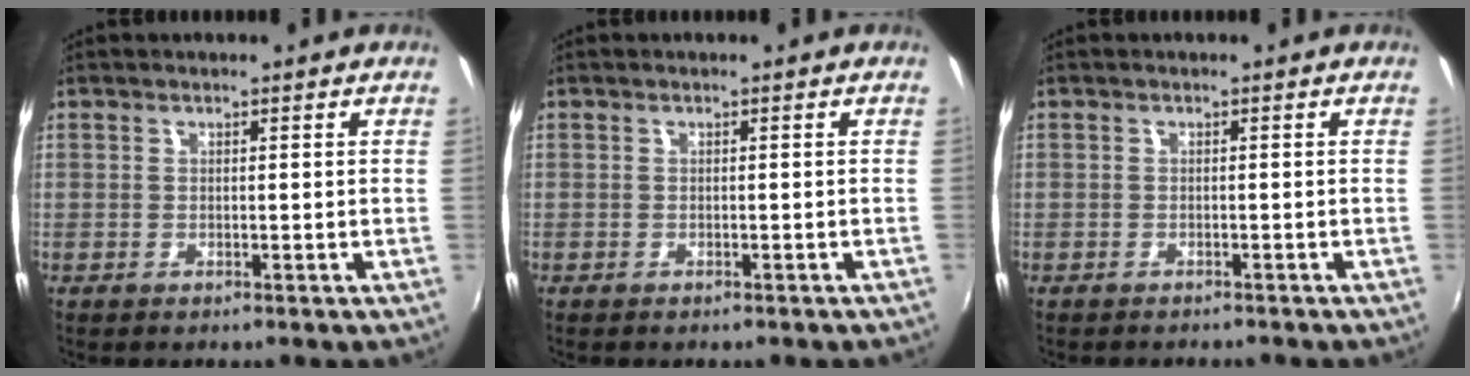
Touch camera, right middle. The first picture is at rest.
{"total": 1.2, "force": [-1.1, 0.3, 0.6], "torque": [-0.014, -0.004, -0.013]}
{"total": 1.4, "force": [-1.3, 0.6, 0.1], "torque": [-0.009, -0.001, -0.020]}